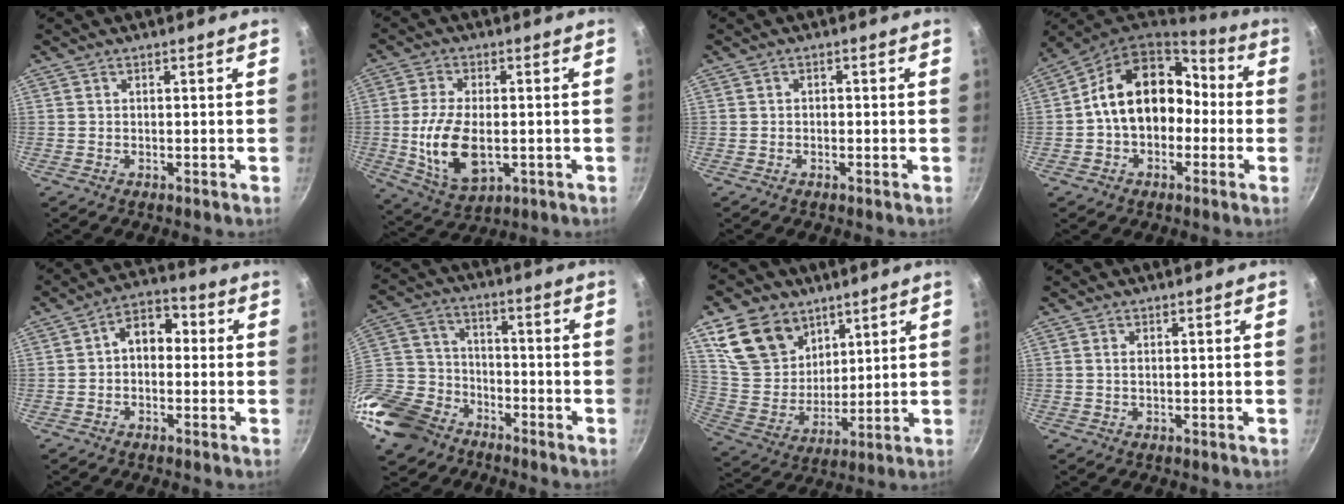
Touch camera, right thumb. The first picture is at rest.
{"total": 12.7, "force": [-1.7, 7.0, 10.5], "torque": [-0.199, -0.007, -0.020]}
{"total": 0.7, "force": [-0.4, 0.6, 0.3], "torque": [0.004, 0.003, -0.011]}
{"total": 16.5, "force": [-1.2, 11.7, 11.6], "torque": [-0.154, 0.052, -0.031]}
{"total": 7.2, "force": [0.1, 5.0, 5.2], "torque": [-0.053, 0.029, -0.012]}
{"total": 18.0, "force": [-11.9, 11.6, 6.9], "torque": [-0.158, 0.043, -0.227]}
{"total": 15.9, "force": [8.9, 11.4, 6.6], "torque": [-0.095, -0.033, 0.180]}
{"total": 0.9, "force": [0.2, 0.5, 0.7], "torque": [-0.016, 0.002, 0.005]}